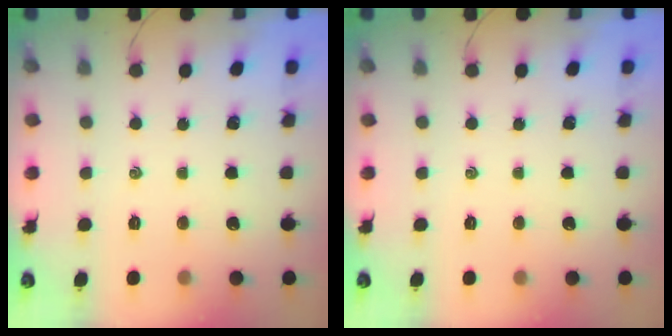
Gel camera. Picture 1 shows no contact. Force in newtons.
{"total": 0.0}